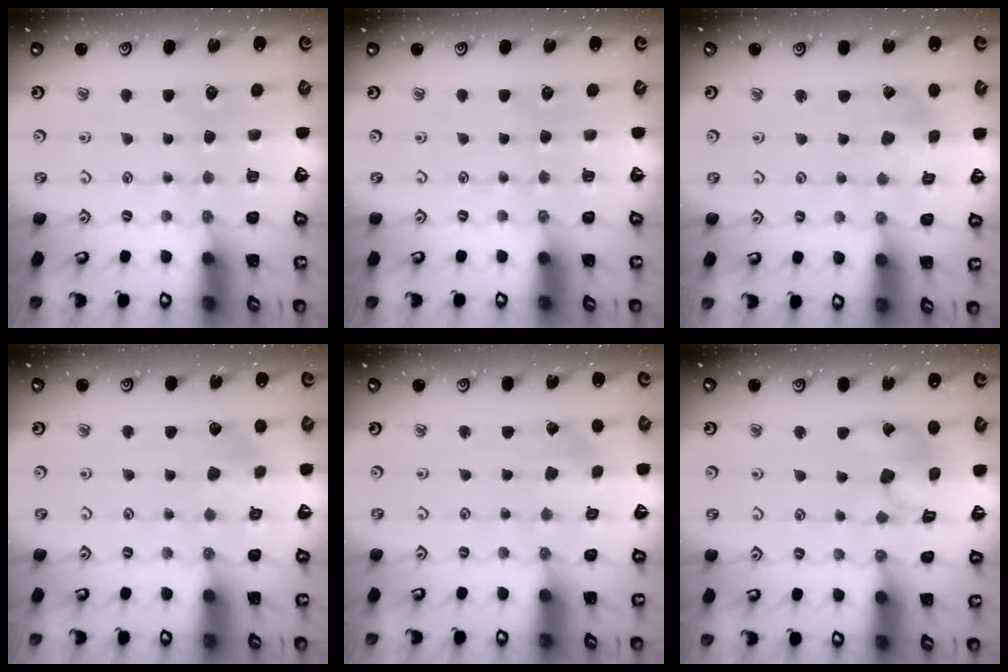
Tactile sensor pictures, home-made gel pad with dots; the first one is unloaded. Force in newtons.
{"total": 0.0}
{"total": 1.4, "press": 1.4, "slide": 0.2}
{"total": 3.5, "press": 3.4, "slide": 0.7}
{"total": 1.3, "press": 1.3, "slide": 0.2}
{"total": 11.1, "press": 11.0, "slide": 1.3}